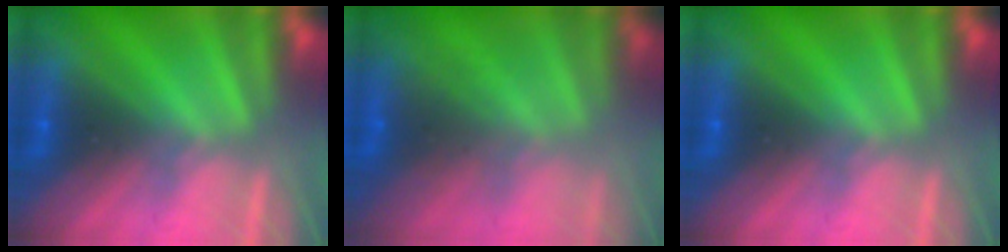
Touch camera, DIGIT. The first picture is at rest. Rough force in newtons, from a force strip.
{"total": 5.9}
{"total": 0.0}